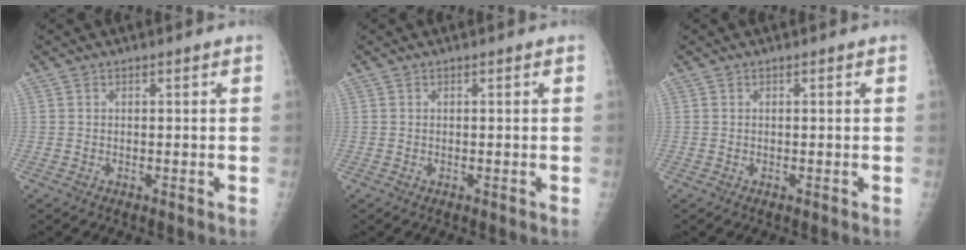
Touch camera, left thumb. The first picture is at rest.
{"total": 0.0}
{"total": 0.0}